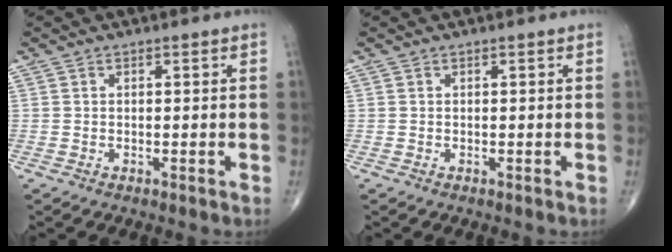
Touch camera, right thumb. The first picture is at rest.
{"total": 0.0}